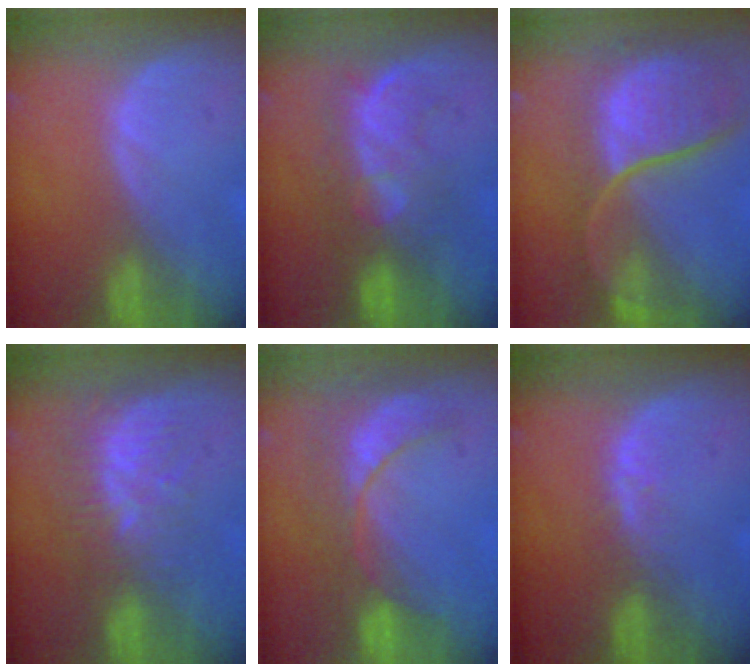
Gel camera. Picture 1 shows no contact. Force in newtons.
{"total": 8.1, "press": 7.9, "slide": 1.9}
{"total": 11.8, "press": 9.8, "slide": 6.6}
{"total": 9.0, "press": 7.5, "slide": 5.0}
{"total": 9.0, "press": 7.7, "slide": 4.5}
{"total": 2.1, "press": 2.1, "slide": 0.2}